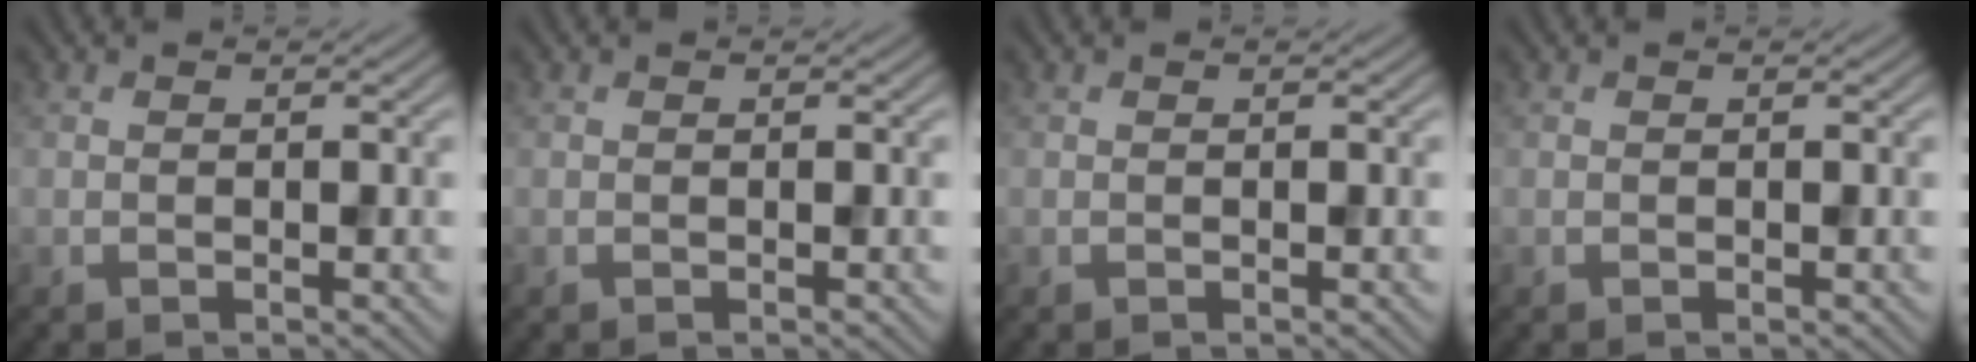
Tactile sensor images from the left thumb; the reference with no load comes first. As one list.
[{"total": 0.0}, {"total": 0.0}, {"total": 0.0}]